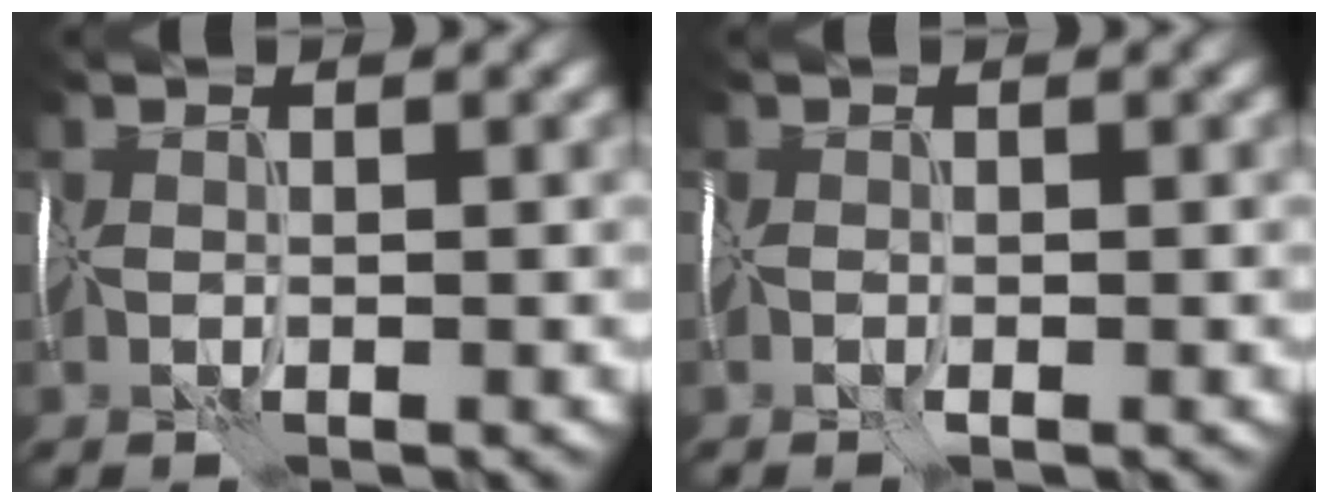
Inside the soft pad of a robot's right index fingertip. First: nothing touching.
{"total": 0.6, "force": [-0.4, 0.0, 0.5], "torque": [-0.012, -0.004, -0.009]}